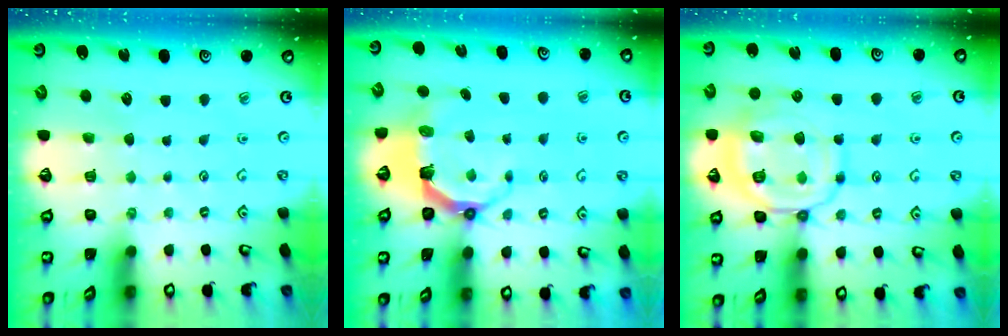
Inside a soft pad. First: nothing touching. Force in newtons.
{"total": 6.5, "press": 4.8, "slide": 4.3}
{"total": 13.8, "press": 13.8, "slide": 1.5}